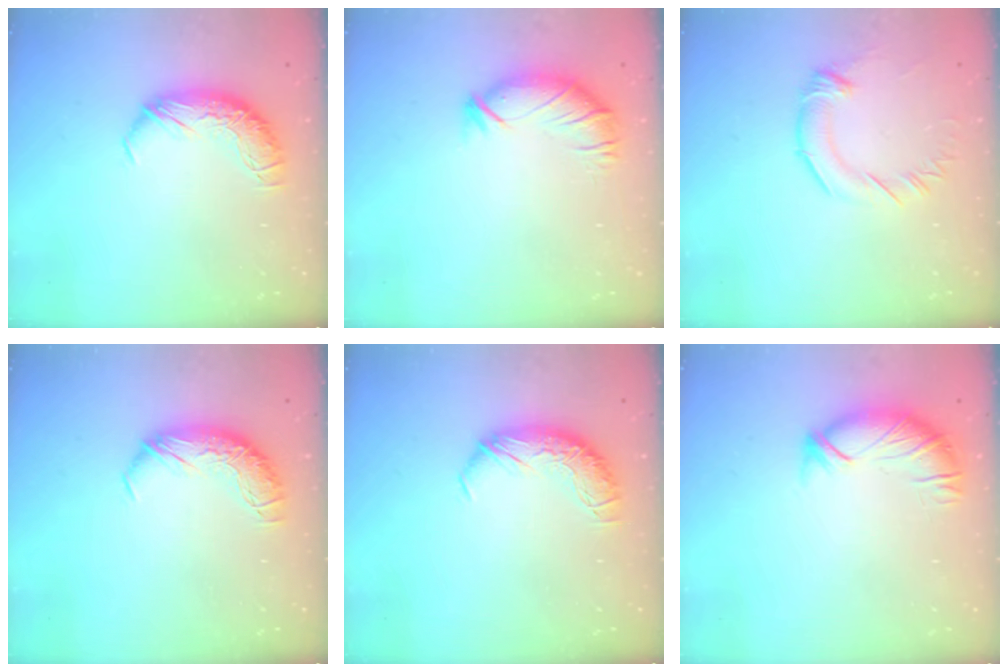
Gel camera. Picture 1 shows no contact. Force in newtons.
{"total": 3.0, "press": 2.5, "slide": 1.7}
{"total": 1.9, "press": 1.8, "slide": 0.7}
{"total": 0.0}
{"total": 0.0}
{"total": 3.5, "press": 3.2, "slide": 1.3}